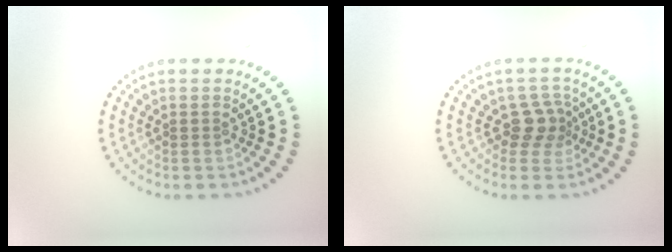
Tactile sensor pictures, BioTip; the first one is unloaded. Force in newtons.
{"total": 2.5, "press": 1.9, "slide": 1.6}